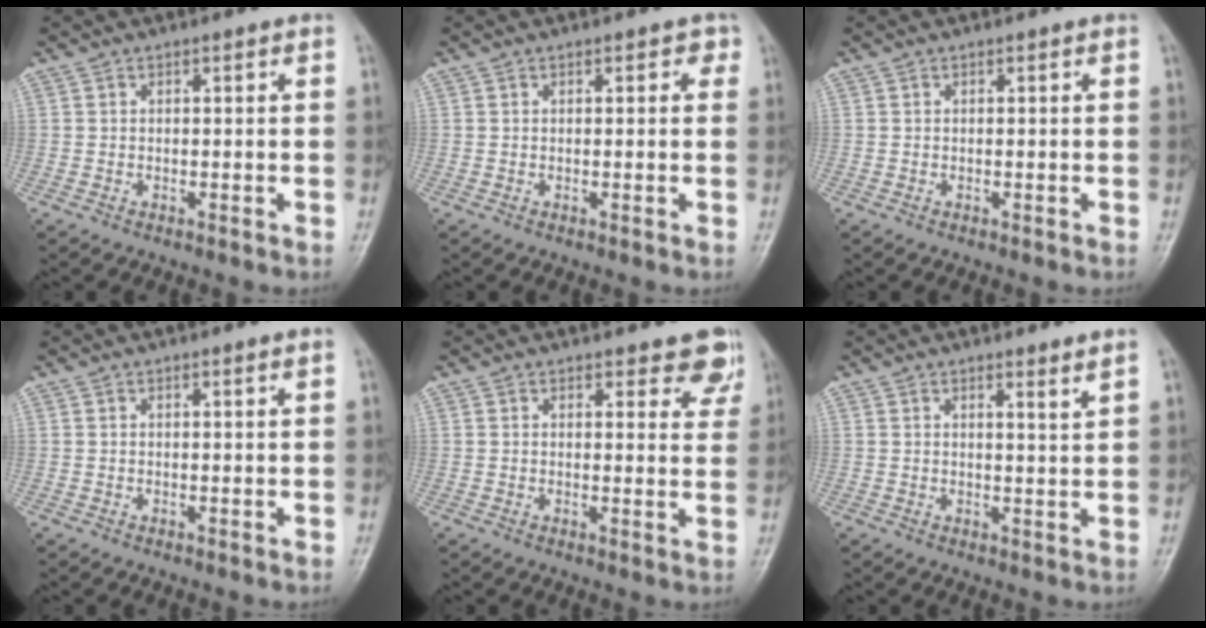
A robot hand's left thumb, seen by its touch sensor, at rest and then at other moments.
{"total": 1.6, "force": [0.6, 1.0, 1.2], "torque": [-0.002, 0.003, 0.004]}
{"total": 0.0}
{"total": 0.5, "force": [0.3, -0.1, 0.4], "torque": [-0.013, -0.003, 0.009]}
{"total": 5.4, "force": [4.3, 2.4, 2.2], "torque": [0.011, -0.023, 0.039]}
{"total": 2.1, "force": [1.5, -0.3, 1.4], "torque": [-0.020, -0.018, 0.025]}